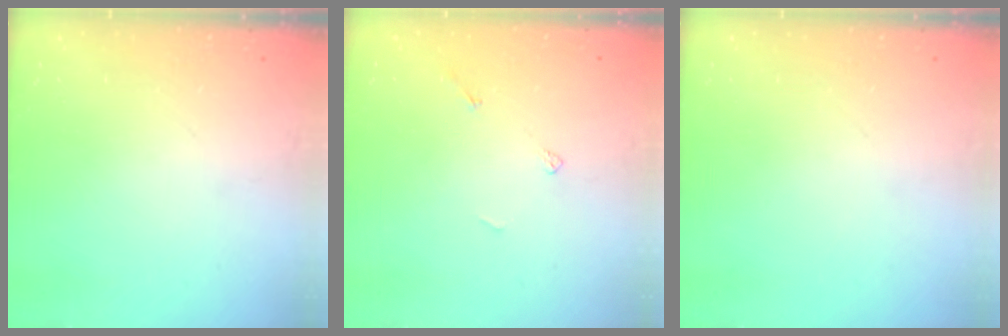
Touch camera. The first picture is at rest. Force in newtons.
{"total": 4.0, "press": 4.0, "slide": 0.3}
{"total": 0.0}